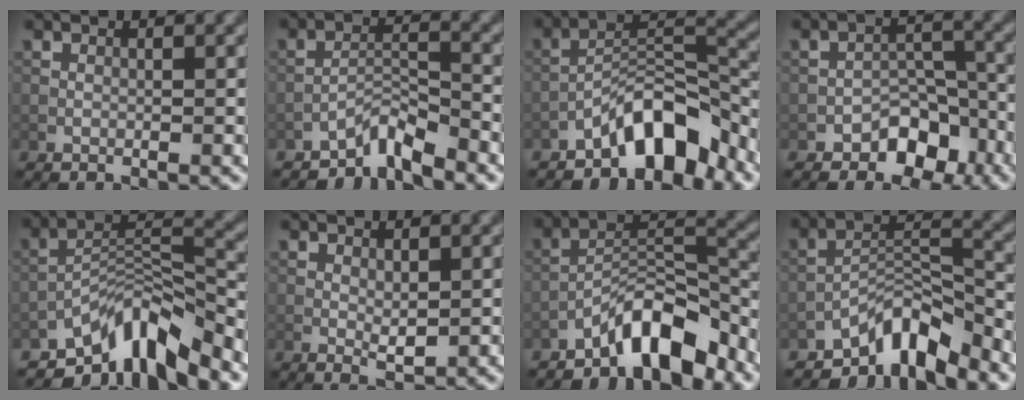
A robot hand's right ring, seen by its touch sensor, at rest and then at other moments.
{"total": 3.1, "force": [-2.8, 0.4, 1.2], "torque": [-0.016, 0.013, -0.056]}
{"total": 6.7, "force": [-5.0, 2.2, 3.9], "torque": [-0.053, 0.016, -0.091]}
{"total": 4.3, "force": [-2.9, 2.5, 2.0], "torque": [-0.012, 0.008, -0.048]}
{"total": 8.4, "force": [-6.3, 2.7, 4.9], "torque": [-0.070, 0.003, -0.120]}
{"total": 1.3, "force": [0.3, 0.6, 1.1], "torque": [-0.021, -0.005, 0.009]}
{"total": 6.8, "force": [-5.2, 1.9, 3.9], "torque": [-0.057, 0.013, -0.095]}
{"total": 5.9, "force": [-4.9, 1.8, 2.8], "torque": [-0.030, 0.009, -0.091]}